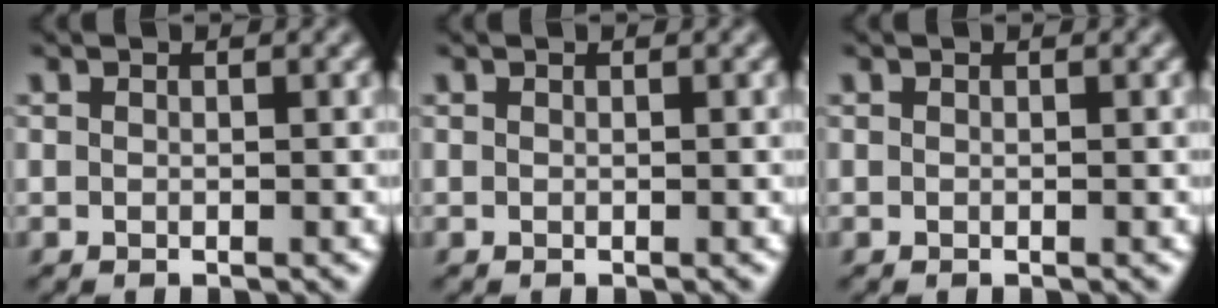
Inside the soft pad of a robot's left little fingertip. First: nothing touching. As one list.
[{"total": 0.0}, {"total": 0.0}]